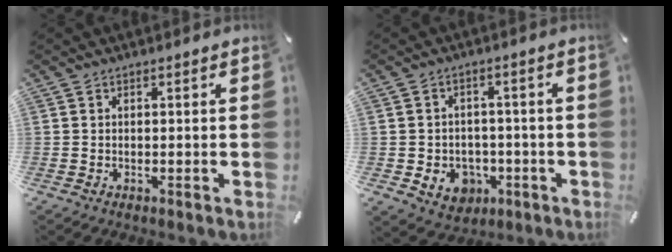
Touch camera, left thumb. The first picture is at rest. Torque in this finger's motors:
{"motor_torque": [-0.02, 0.14, 0.32, 0.38, 0.02]}